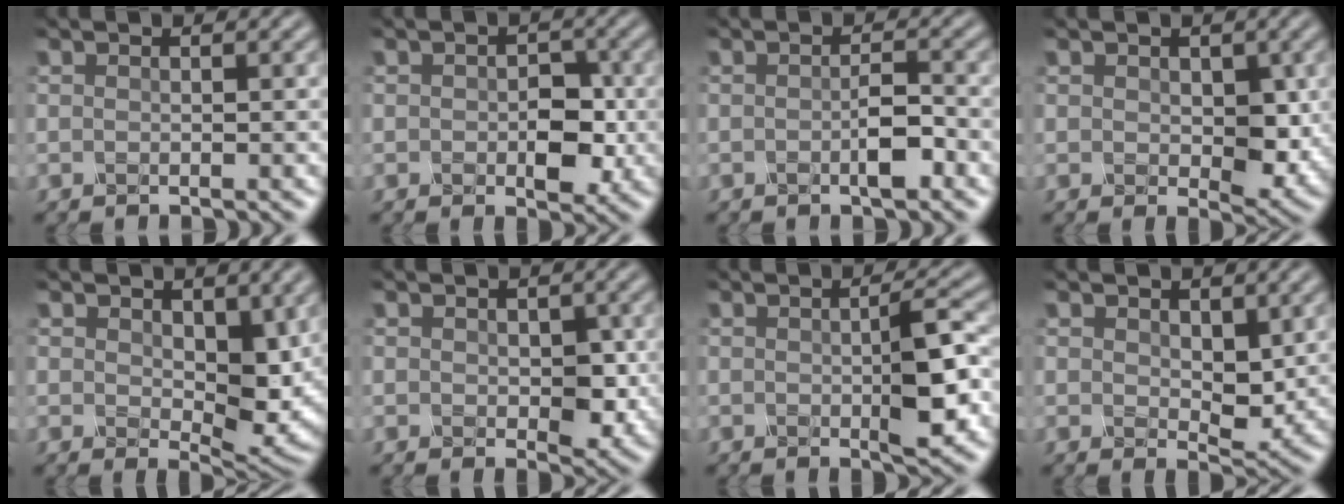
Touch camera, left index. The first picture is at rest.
{"total": 3.0, "force": [-0.6, 1.8, 2.3], "torque": [-0.037, 0.000, -0.009]}
{"total": 1.8, "force": [-0.7, 0.3, 1.7], "torque": [-0.035, 0.006, -0.015]}
{"total": 3.2, "force": [0.1, 2.1, 2.5], "torque": [-0.042, -0.006, 0.003]}
{"total": 5.4, "force": [0.7, 3.1, 4.4], "torque": [-0.079, -0.008, 0.017]}
{"total": 2.6, "force": [-0.2, 1.7, 1.9], "torque": [-0.034, -0.004, -0.001]}
{"total": 4.0, "force": [-0.3, 0.6, 3.9], "torque": [-0.073, 0.001, -0.006]}
{"total": 2.6, "force": [0.7, 1.6, 1.9], "torque": [-0.037, -0.005, 0.017]}